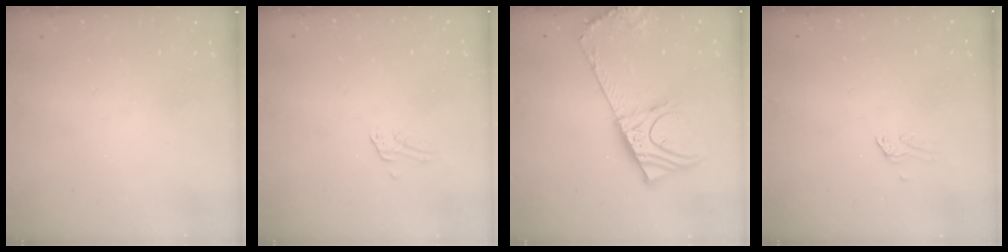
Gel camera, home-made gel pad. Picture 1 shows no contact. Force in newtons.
{"total": 2.0, "press": 2.0, "slide": 0.1}
{"total": 14.2, "press": 13.9, "slide": 3.0}
{"total": 0.0}